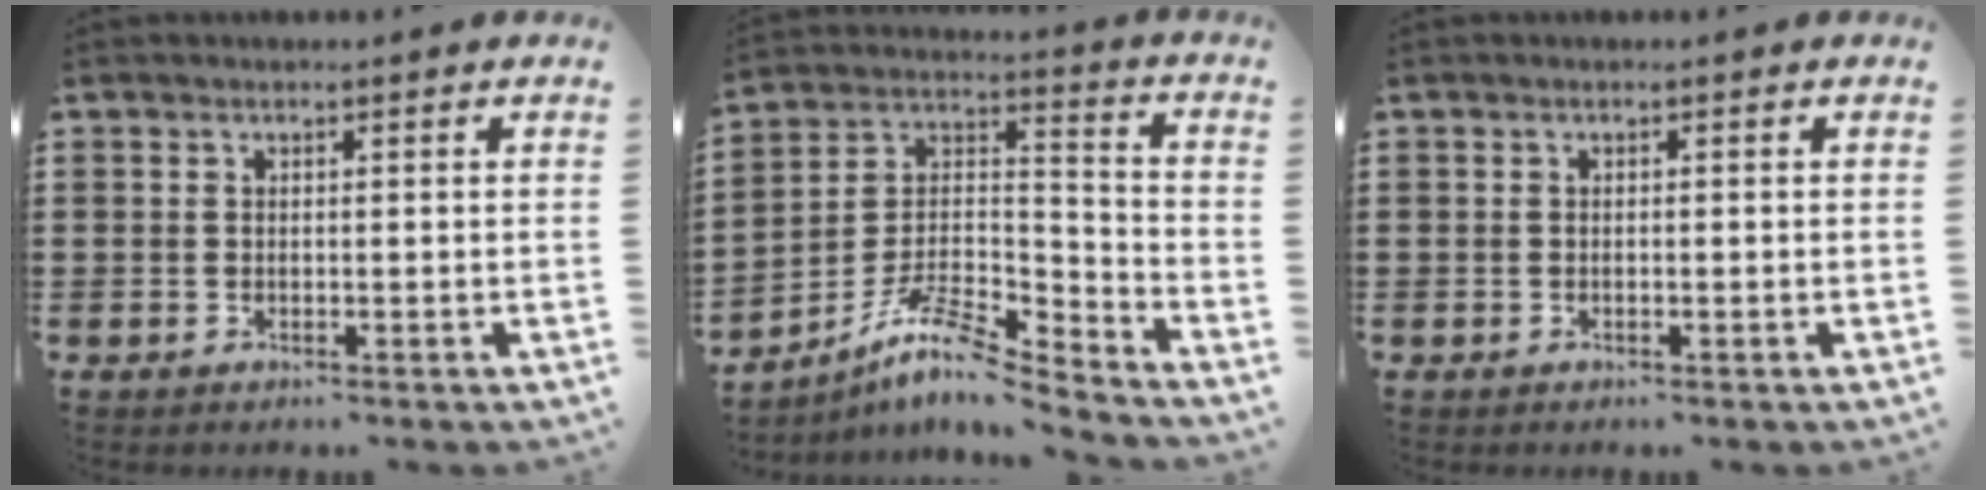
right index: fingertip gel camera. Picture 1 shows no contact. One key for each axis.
{"total": 9.1, "fx": -7.7, "fy": 1.5, "fz": 4.5, "tx": -0.098, "ty": 0.008, "tz": -0.157}
{"total": 0.0}